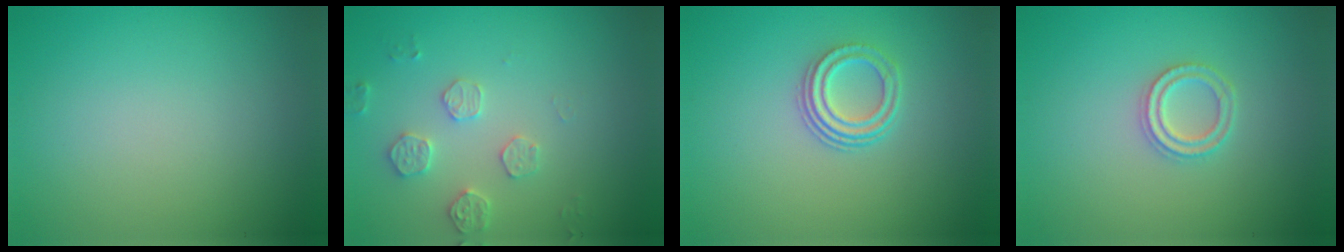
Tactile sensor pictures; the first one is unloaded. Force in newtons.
{"total": 2.5, "press": 2.5, "slide": 0.5}
{"total": 2.9, "press": 2.1, "slide": 2.0}
{"total": 2.2, "press": 2.2, "slide": 0.5}